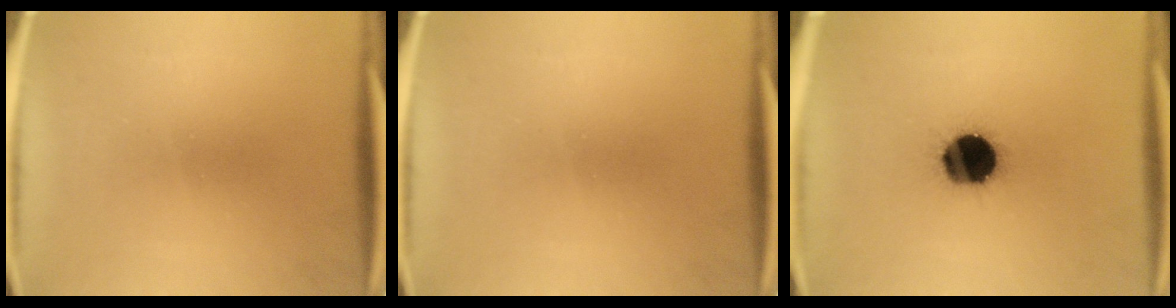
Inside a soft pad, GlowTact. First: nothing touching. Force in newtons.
{"total": 0.0}
{"total": 16.5}